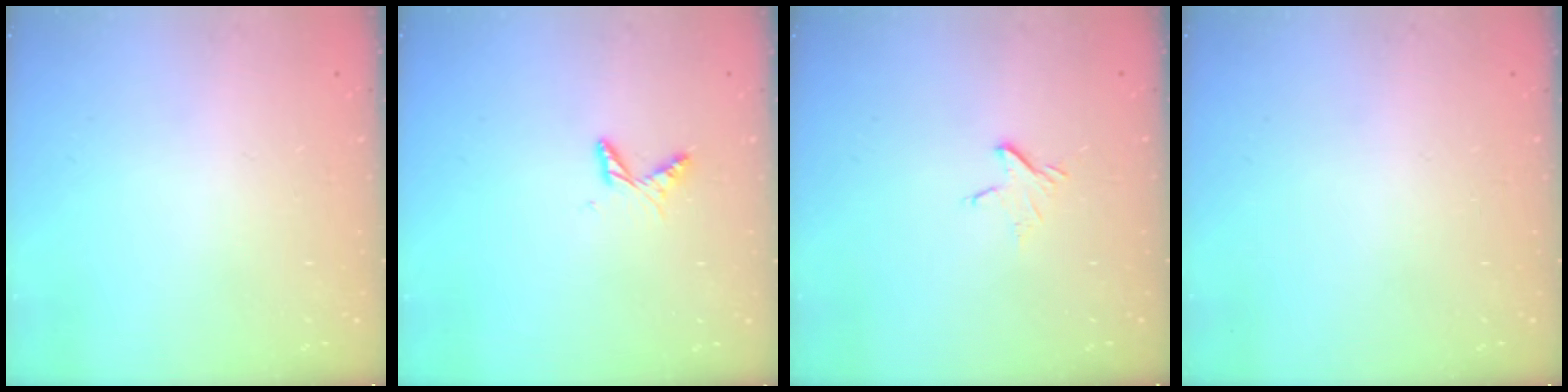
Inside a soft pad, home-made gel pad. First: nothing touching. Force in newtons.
{"total": 5.9, "press": 5.9, "slide": 0.5}
{"total": 3.7, "press": 3.7, "slide": 0.3}
{"total": 0.0}